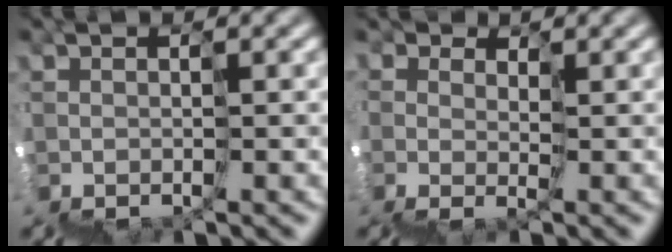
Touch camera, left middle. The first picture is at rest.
{"total": 2.1, "force": [0.5, 1.8, 1.0], "torque": [-0.016, -0.003, 0.011]}